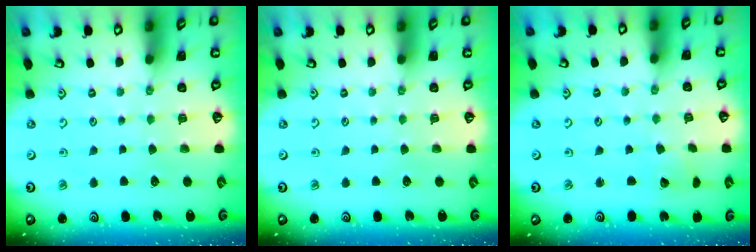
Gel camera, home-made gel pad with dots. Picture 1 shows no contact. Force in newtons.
{"total": 0.0}
{"total": 2.6, "press": 2.6, "slide": 0.3}